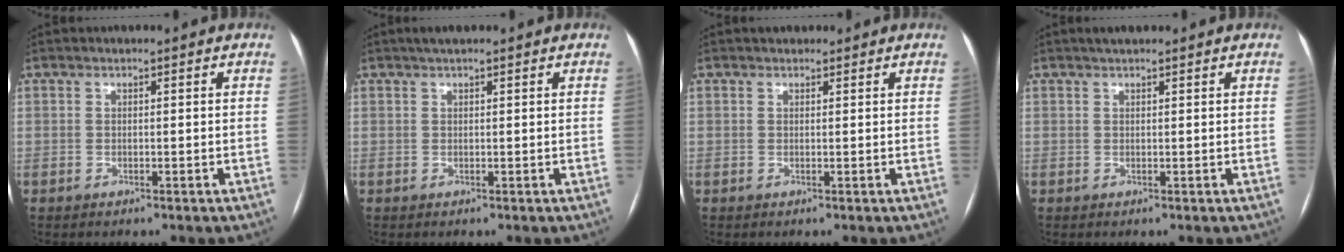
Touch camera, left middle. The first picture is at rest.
{"total": 2.0, "force": [1.6, 0.3, 1.3], "torque": [-0.018, 0.018, 0.025]}
{"total": 1.8, "force": [1.5, 0.9, 0.4], "torque": [-0.002, 0.016, 0.019]}
{"total": 2.0, "force": [1.6, 0.4, 1.1], "torque": [-0.015, 0.016, 0.027]}